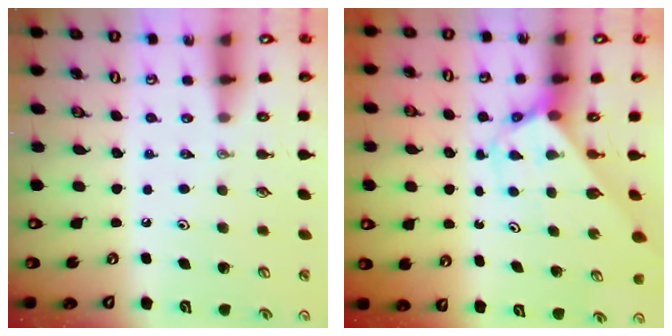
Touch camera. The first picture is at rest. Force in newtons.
{"total": 2.8, "press": 2.8, "slide": 0.2}